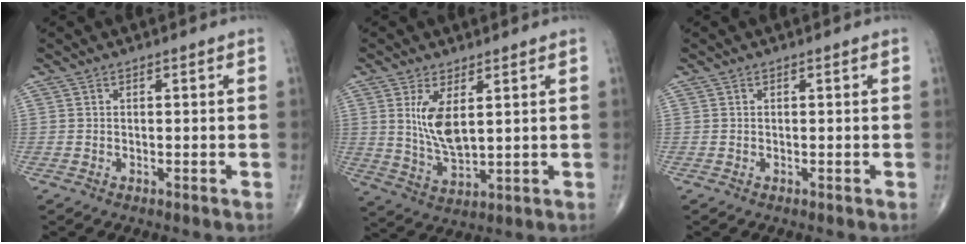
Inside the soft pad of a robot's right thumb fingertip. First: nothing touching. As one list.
[{"total": 8.1, "force": [2.4, 3.4, 7.0], "torque": [-0.135, -0.023, 0.059]}, {"total": 0.0}]